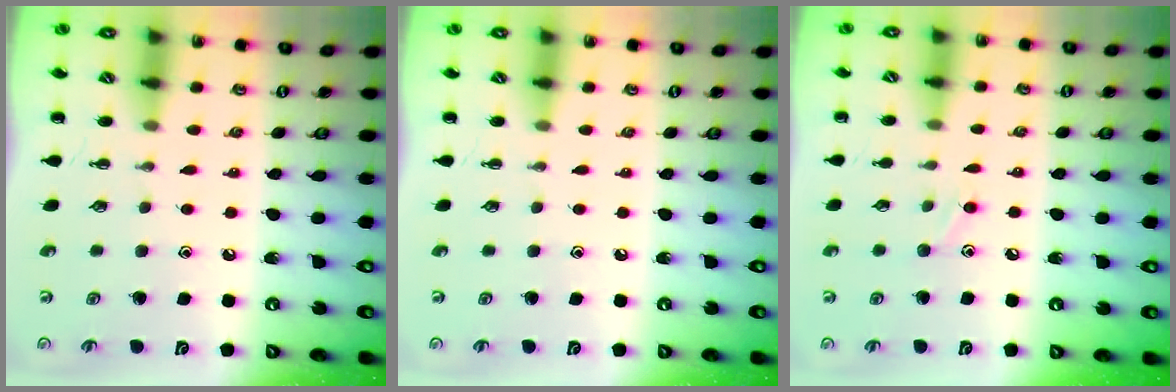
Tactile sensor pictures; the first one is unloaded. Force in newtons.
{"total": 0.0}
{"total": 6.3, "press": 5.9, "slide": 2.1}